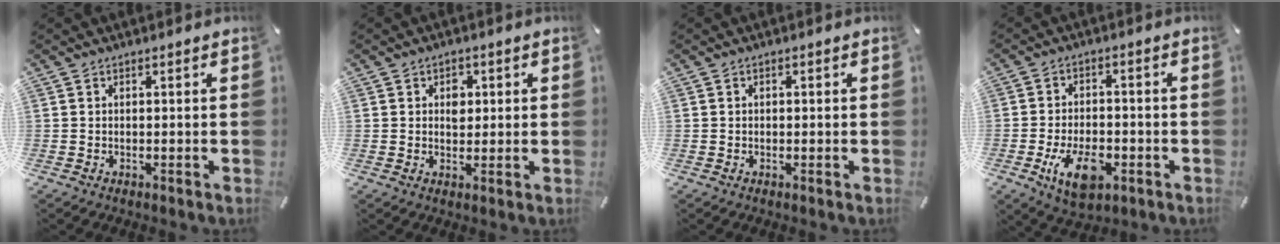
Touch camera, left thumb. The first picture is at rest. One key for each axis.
{"total": 3.6, "fx": 0.8, "fy": 2.8, "fz": 2.1, "tx": -0.004, "ty": -0.009, "tz": 0.003}
{"total": 0.5, "fx": -0.1, "fy": 0.4, "fz": 0.2, "tx": -0.003, "ty": 0.002, "tz": -0.003}
{"total": 9.9, "fx": -4.0, "fy": 5.7, "fz": 7.1, "tx": -0.129, "ty": 0.003, "tz": -0.071}